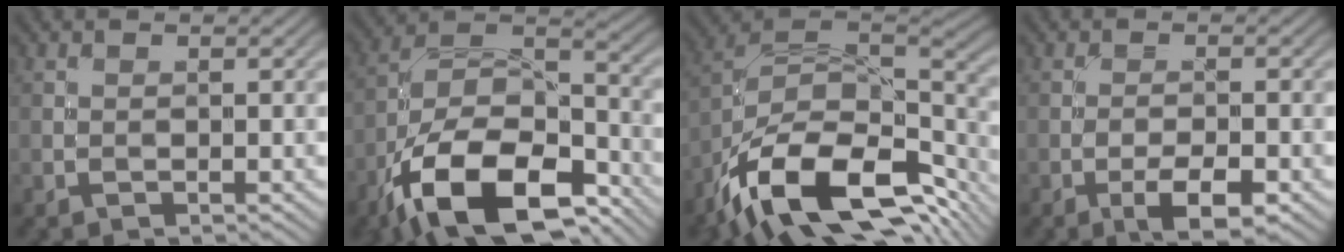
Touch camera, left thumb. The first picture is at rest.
{"total": 17.2, "force": [-10.4, 8.4, 10.9], "torque": [-0.212, -0.035, -0.184]}
{"total": 16.9, "force": [-9.0, 8.5, 11.6], "torque": [-0.241, -0.023, -0.158]}
{"total": 4.4, "force": [-2.3, 1.3, 3.5], "torque": [-0.061, 0.002, -0.038]}